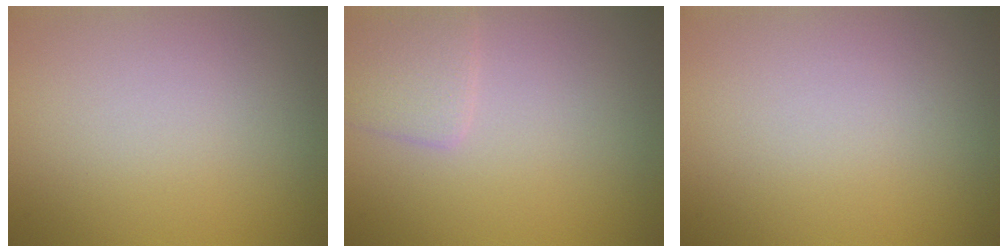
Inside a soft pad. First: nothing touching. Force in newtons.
{"total": 1.9, "press": 1.9, "slide": 0.1}
{"total": 0.0}